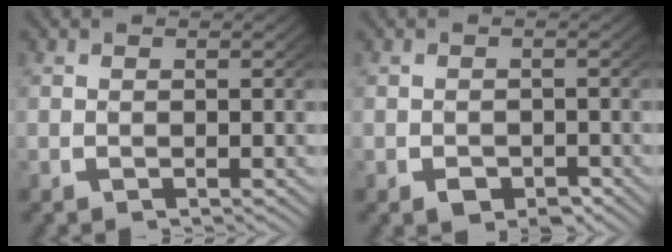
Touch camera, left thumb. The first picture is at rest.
{"total": 2.3, "force": [-1.3, 1.6, 1.2], "torque": [-0.014, -0.016, -0.016]}